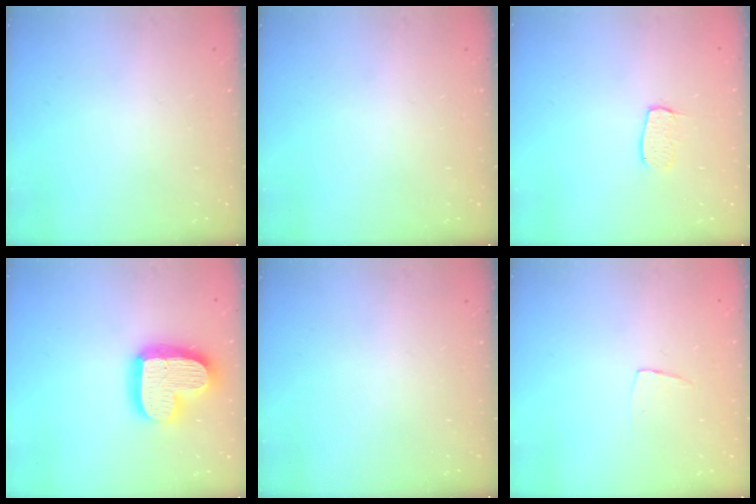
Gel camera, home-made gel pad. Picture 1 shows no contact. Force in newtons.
{"total": 0.0}
{"total": 6.0, "press": 6.0, "slide": 0.5}
{"total": 19.2, "press": 19.1, "slide": 1.4}
{"total": 0.0}
{"total": 3.8, "press": 3.7, "slide": 0.3}